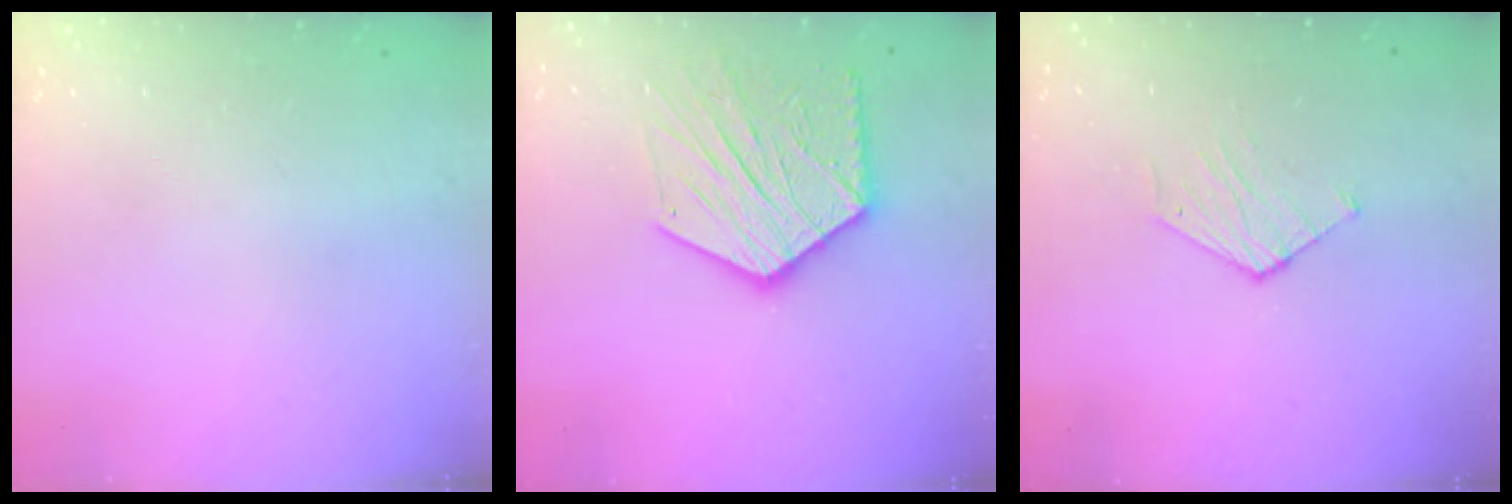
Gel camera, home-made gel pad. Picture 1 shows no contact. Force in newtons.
{"total": 17.7, "press": 17.6, "slide": 1.4}
{"total": 4.0, "press": 4.0, "slide": 0.3}